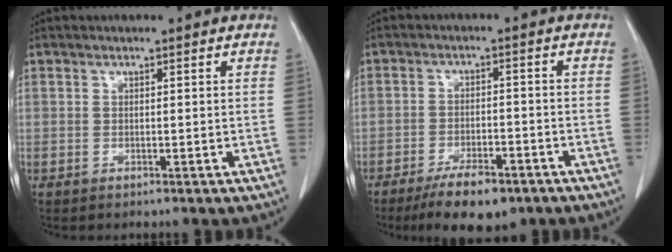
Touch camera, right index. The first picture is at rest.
{"total": 8.7, "force": [-6.2, 2.7, 5.4], "torque": [-0.087, -0.009, -0.099]}